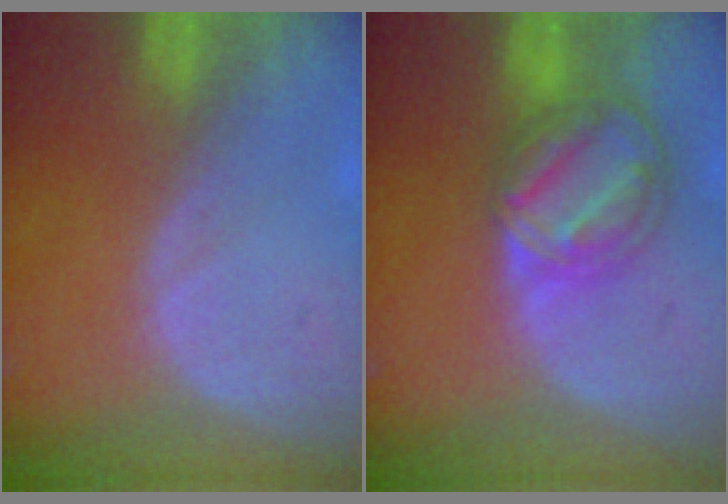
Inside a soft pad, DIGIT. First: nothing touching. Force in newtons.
{"total": 8.1, "press": 6.9, "slide": 4.4}